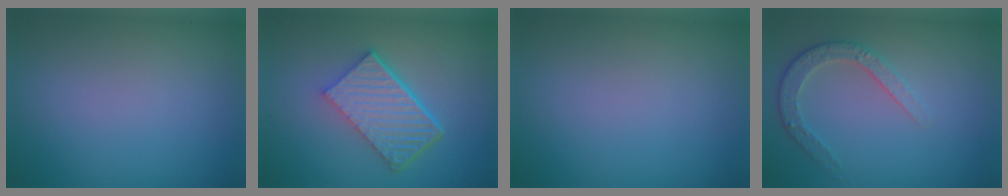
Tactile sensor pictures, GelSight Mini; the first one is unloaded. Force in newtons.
{"total": 6.3, "press": 4.3, "slide": 4.7}
{"total": 0.0}
{"total": 2.6, "press": 2.5, "slide": 1.0}